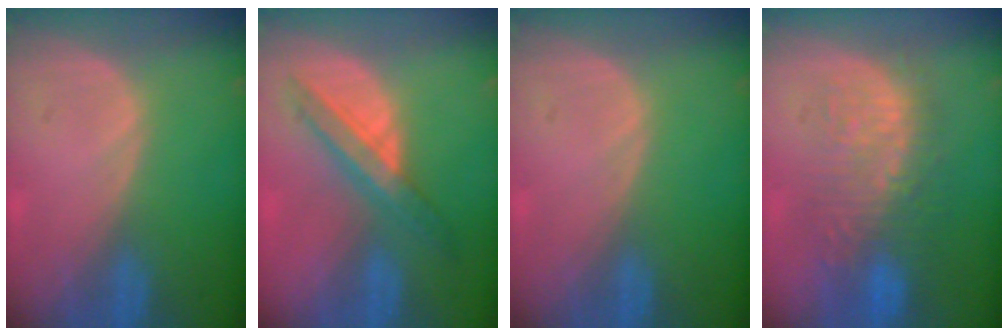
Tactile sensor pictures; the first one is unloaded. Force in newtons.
{"total": 5.9, "press": 5.9, "slide": 0.6}
{"total": 0.0}
{"total": 10.0, "press": 9.3, "slide": 3.8}